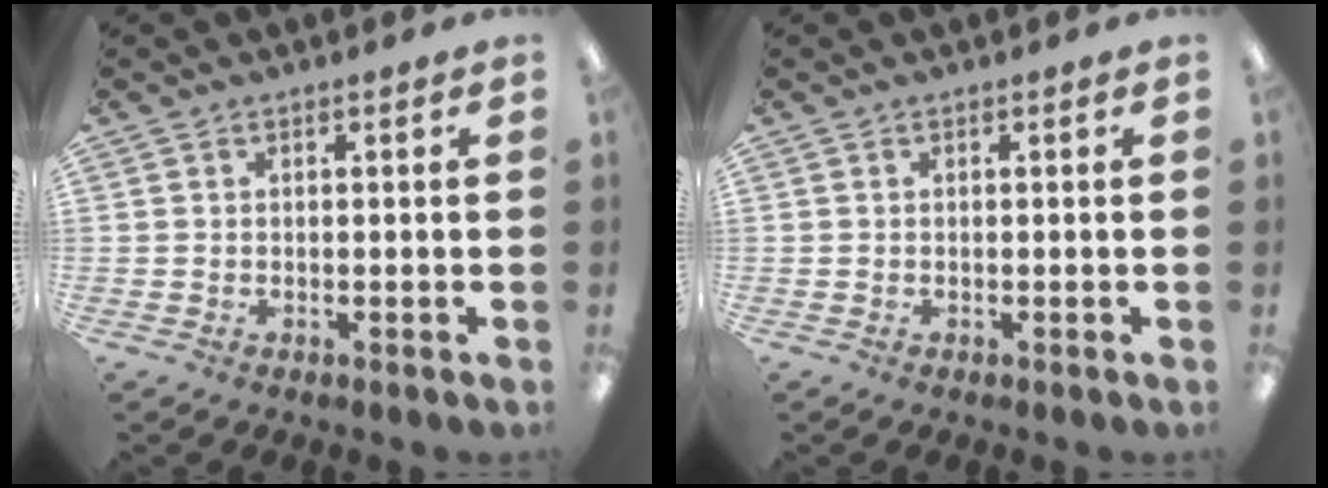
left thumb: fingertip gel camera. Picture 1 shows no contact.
{"total": 0.0}